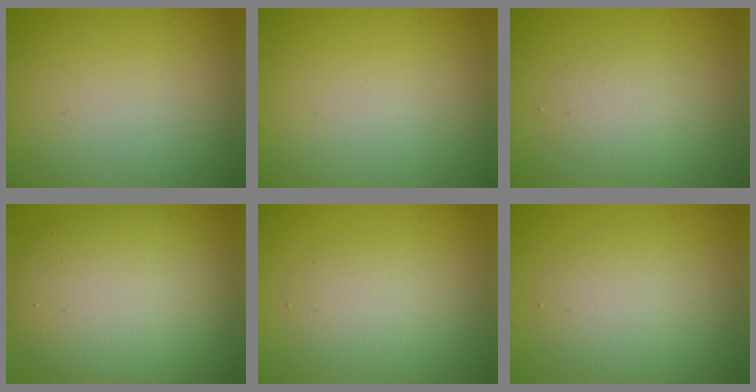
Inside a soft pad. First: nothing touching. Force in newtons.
{"total": 0.0}
{"total": 2.0, "press": 2.0, "slide": 0.2}
{"total": 8.6, "press": 8.6, "slide": 0.2}
{"total": 2.5, "press": 2.5, "slide": 0.1}
{"total": 3.0, "press": 3.0, "slide": 0.2}